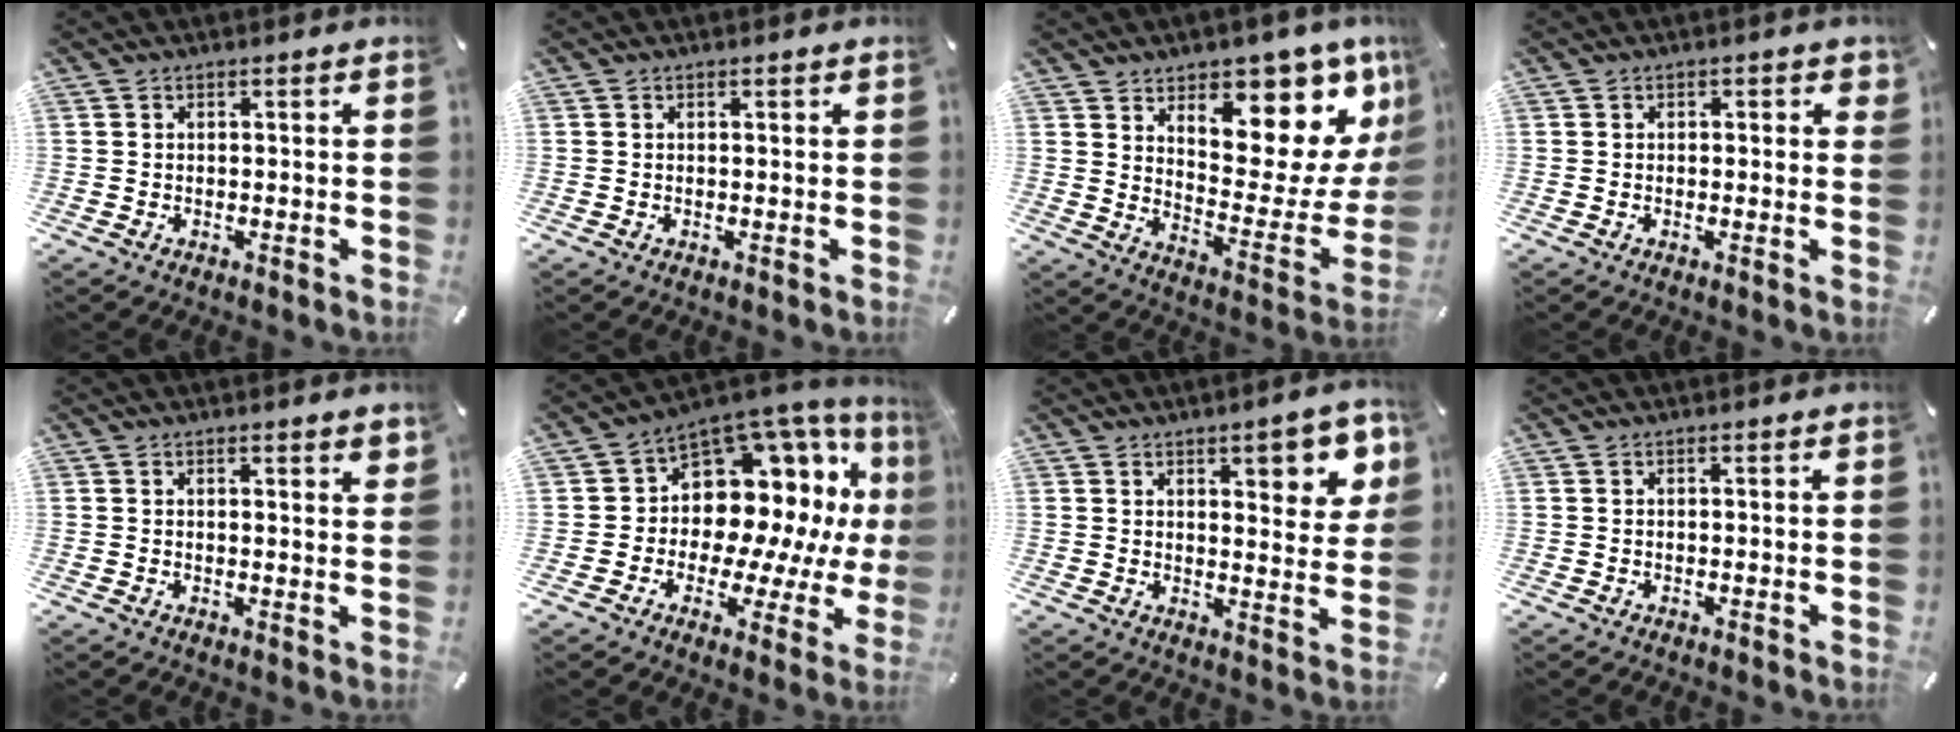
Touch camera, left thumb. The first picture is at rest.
{"total": 0.0}
{"total": 13.5, "force": [10.4, 5.8, 6.3], "torque": [-0.061, -0.113, 0.168]}
{"total": 1.1, "force": [0.2, 0.9, 0.7], "torque": [0.002, -0.001, -0.001]}
{"total": 1.7, "force": [1.5, 0.3, 0.7], "torque": [-0.008, -0.004, 0.026]}
{"total": 15.1, "force": [5.9, 11.2, 8.2], "torque": [-0.117, -0.081, 0.111]}
{"total": 9.2, "force": [5.4, 3.5, 6.6], "torque": [-0.080, -0.026, 0.086]}
{"total": 0.0}